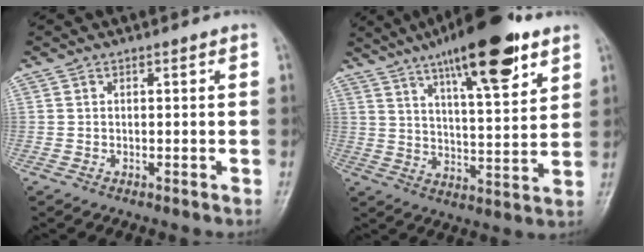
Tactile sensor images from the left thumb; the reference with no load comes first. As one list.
[{"total": 18.9, "force": [11.3, 5.0, 14.2], "torque": [-0.197, -0.042, 0.180]}]